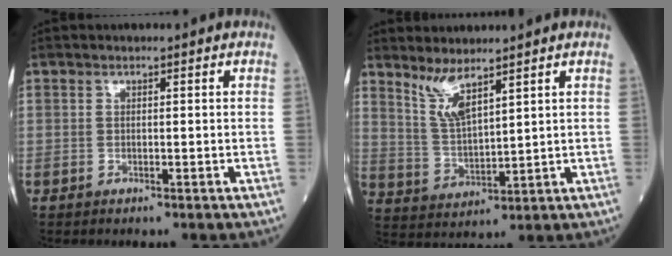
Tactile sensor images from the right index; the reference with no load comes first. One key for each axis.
{"total": 5.6, "fx": 4.3, "fy": 0.7, "fz": 3.6, "tx": -0.079, "ty": -0.015, "tz": 0.094}